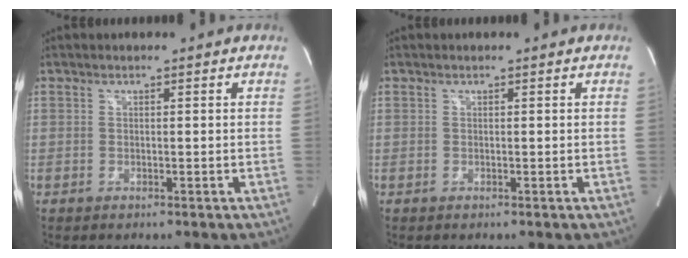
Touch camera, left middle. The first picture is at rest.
{"total": 0.0}